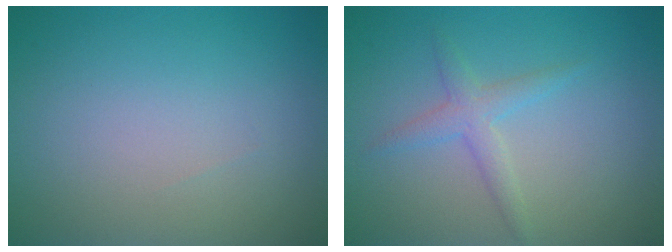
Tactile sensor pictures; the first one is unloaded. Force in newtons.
{"total": 2.0, "press": 2.0, "slide": 0.2}